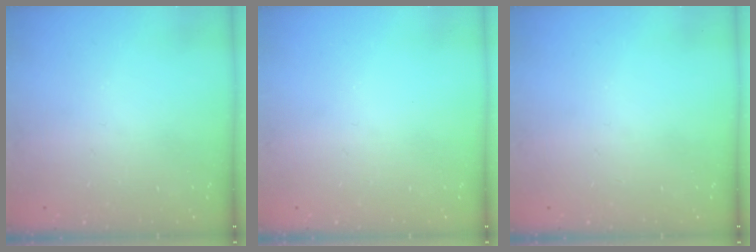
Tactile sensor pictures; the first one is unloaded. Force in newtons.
{"total": 0.0}
{"total": 0.0}